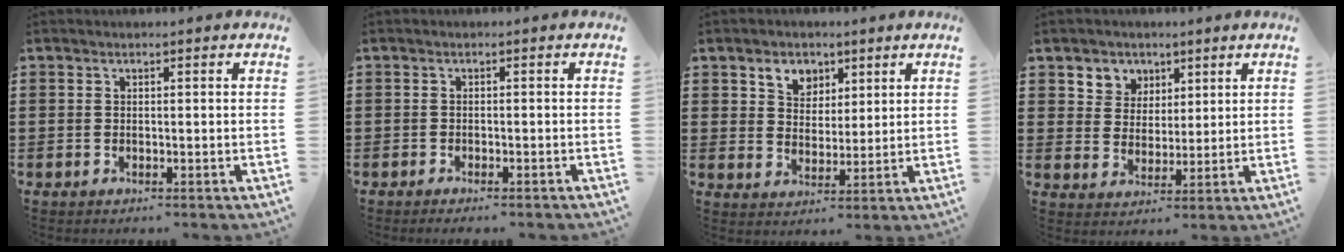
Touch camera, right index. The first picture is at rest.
{"total": 0.9, "force": [-0.8, 0.0, 0.2], "torque": [-0.007, -0.003, -0.016]}
{"total": 4.6, "force": [2.9, 3.4, 1.1], "torque": [-0.030, 0.011, 0.053]}
{"total": 4.7, "force": [2.6, 3.9, -0.2], "torque": [-0.024, 0.003, 0.046]}